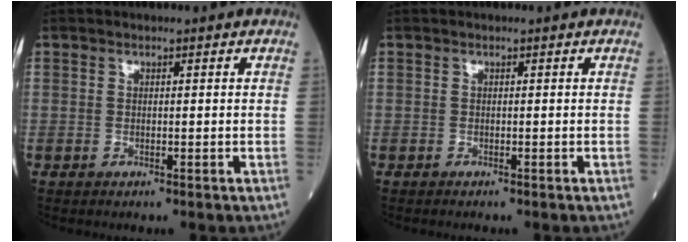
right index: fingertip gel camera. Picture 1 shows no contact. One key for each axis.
{"total": 0.0}